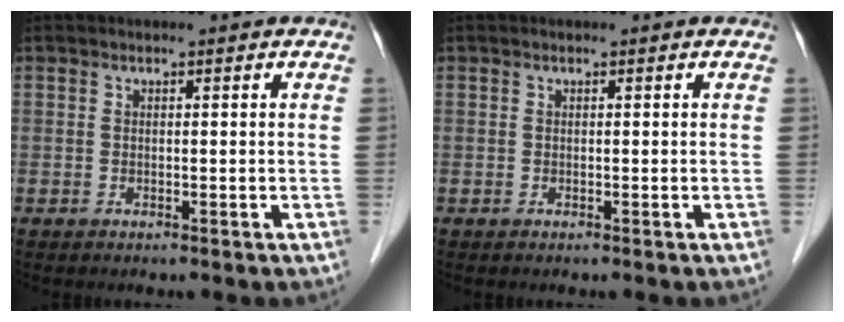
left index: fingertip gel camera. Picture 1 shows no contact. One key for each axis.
{"total": 0.0}